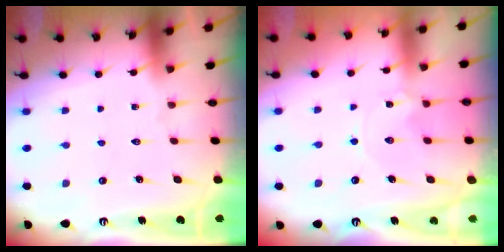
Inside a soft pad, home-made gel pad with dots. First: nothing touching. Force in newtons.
{"total": 1.4, "press": 1.4, "slide": 0.2}